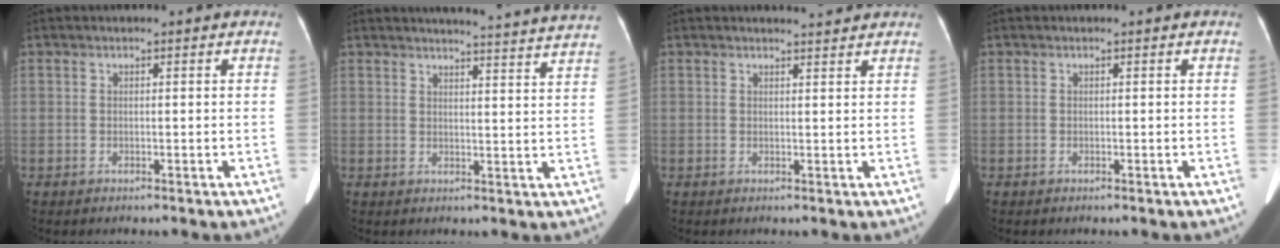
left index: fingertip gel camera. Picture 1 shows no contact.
{"total": 17.5, "force": [16.8, -1.1, 4.8], "torque": [-0.065, -0.060, 0.187]}
{"total": 2.5, "force": [2.4, 0.0, 0.4], "torque": [-0.009, 0.000, 0.032]}
{"total": 0.0}